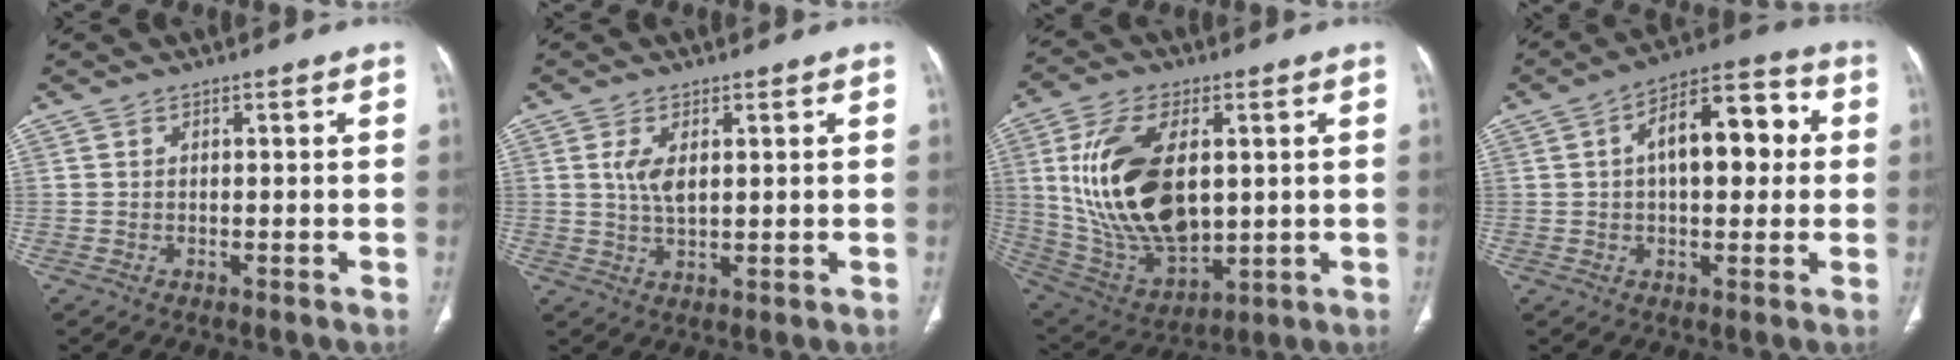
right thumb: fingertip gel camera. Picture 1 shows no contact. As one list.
[{"total": 5.2, "force": [1.3, 2.2, 4.5], "torque": [-0.094, -0.012, 0.030]}, {"total": 22.4, "force": [2.9, 12.4, 18.4], "torque": [-0.344, -0.018, 0.072]}, {"total": 14.4, "force": [2.4, 7.3, 12.2], "torque": [-0.159, 0.032, 0.030]}]